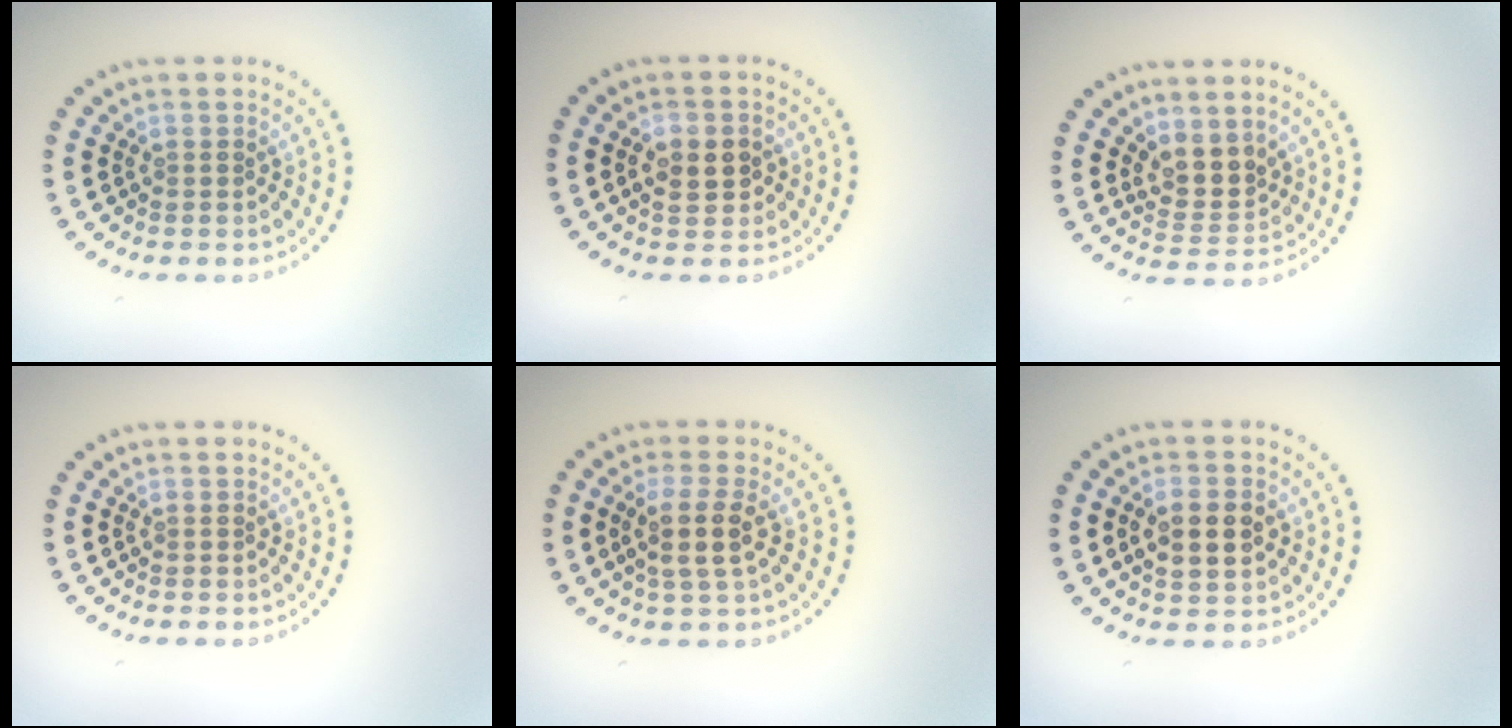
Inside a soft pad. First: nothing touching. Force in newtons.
{"total": 2.7, "press": 2.7, "slide": 0.2}
{"total": 2.8, "press": 2.2, "slide": 1.7}
{"total": 0.0}
{"total": 2.8, "press": 2.4, "slide": 1.5}
{"total": 3.4, "press": 3.4, "slide": 0.0}